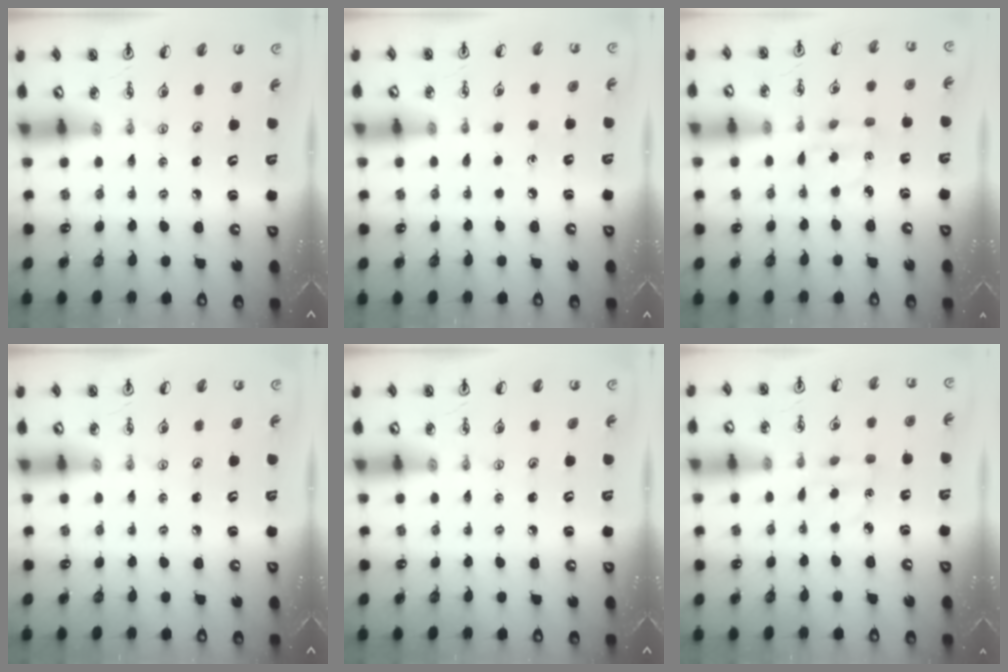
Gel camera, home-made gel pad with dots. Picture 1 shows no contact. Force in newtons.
{"total": 3.9, "press": 3.9, "slide": 0.6}
{"total": 2.5, "press": 2.4, "slide": 0.5}
{"total": 0.0}
{"total": 0.0}
{"total": 2.8, "press": 2.7, "slide": 0.7}